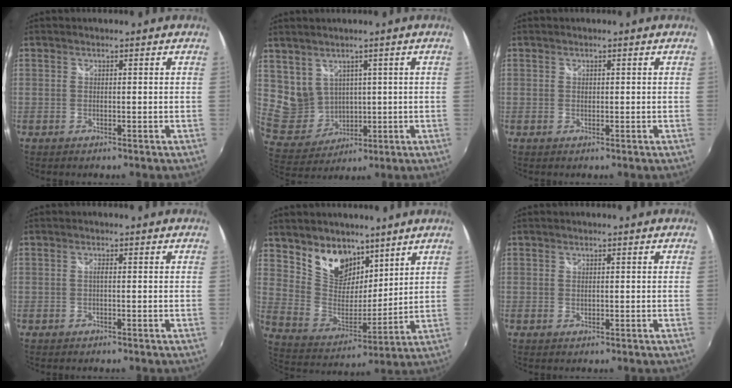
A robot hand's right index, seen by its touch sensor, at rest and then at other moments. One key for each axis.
{"total": 8.3, "fx": 3.5, "fy": 7.1, "fz": 2.4, "tx": -0.052, "ty": 0.003, "tz": 0.094}
{"total": 0.5, "fx": 0.1, "fy": 0.5, "fz": 0.3, "tx": -0.003, "ty": 0.001, "tz": 0.001}
{"total": 0.7, "fx": -0.2, "fy": 0.0, "fz": 0.7, "tx": -0.012, "ty": 0.002, "tz": -0.005}
{"total": 13.1, "fx": 8.8, "fy": 8.0, "fz": 5.3, "tx": -0.108, "ty": 0.003, "tz": 0.175}
{"total": 0.5, "fx": 0.1, "fy": 0.4, "fz": 0.3, "tx": -0.005, "ty": -0.001, "tz": 0.002}